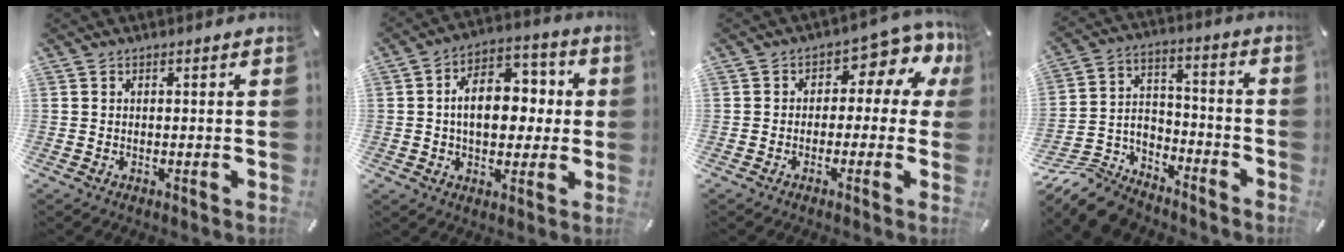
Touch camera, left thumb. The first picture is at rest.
{"total": 12.9, "force": [0.4, 9.0, 9.3], "torque": [-0.135, 0.007, 0.008]}
{"total": 8.5, "force": [2.6, 5.0, 6.3], "torque": [-0.083, -0.022, 0.044]}
{"total": 12.4, "force": [-10.7, 5.6, 3.0], "torque": [-0.053, 0.050, -0.203]}